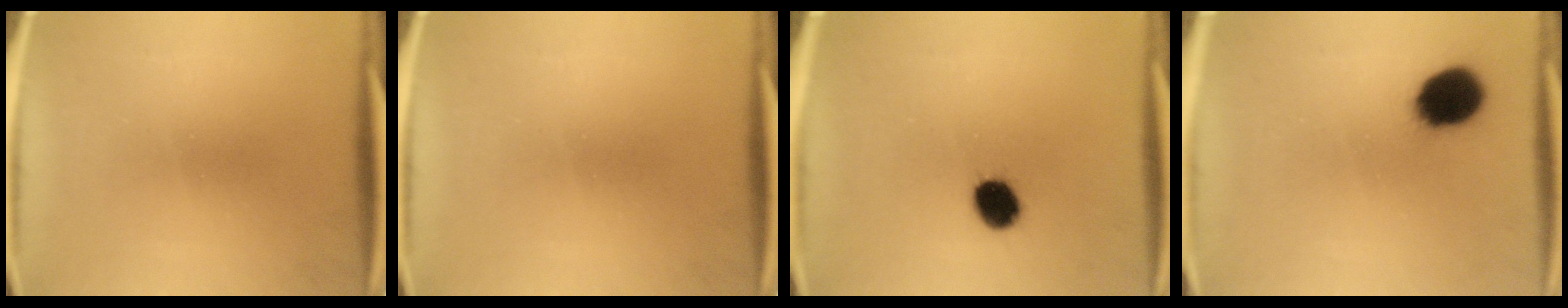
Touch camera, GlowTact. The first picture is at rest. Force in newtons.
{"total": 0.0}
{"total": 7.2}
{"total": 11.8}